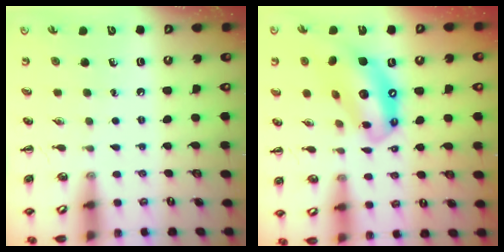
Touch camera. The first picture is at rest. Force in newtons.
{"total": 14.4, "press": 13.9, "slide": 4.0}